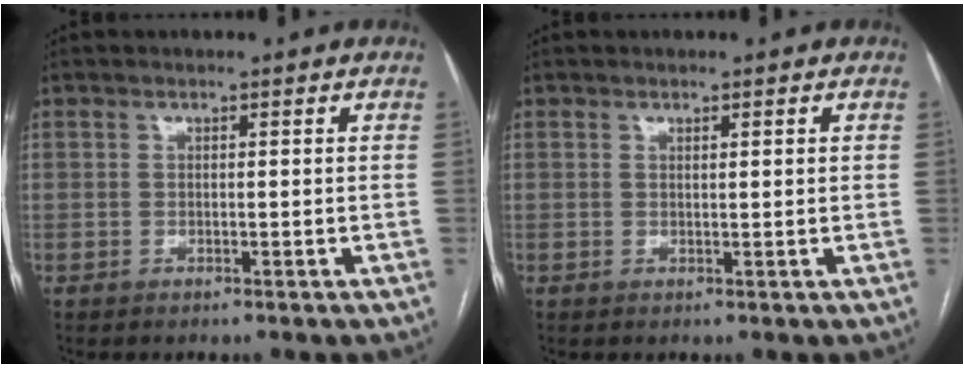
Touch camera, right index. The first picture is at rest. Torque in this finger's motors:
{"motor_torque": [0.00, 0.05, -0.03, 0.00]}